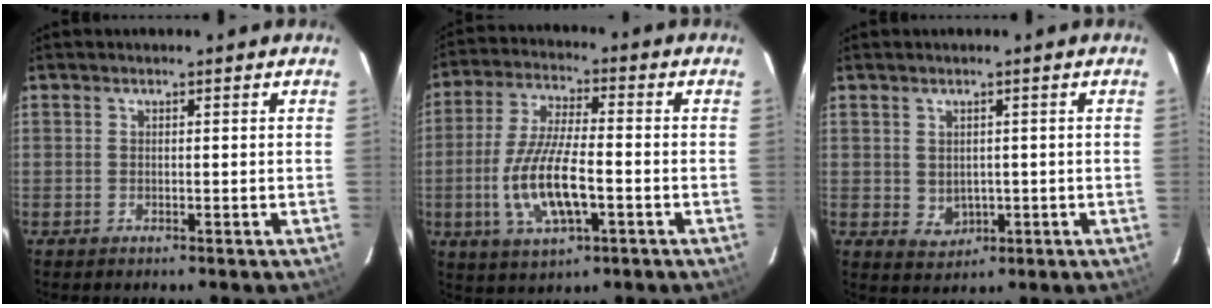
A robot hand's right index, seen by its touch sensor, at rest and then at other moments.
{"total": 12.9, "force": [-3.5, 4.2, 11.7], "torque": [-0.243, -0.009, -0.063]}
{"total": 3.2, "force": [0.1, 2.9, 1.5], "torque": [-0.026, 0.001, 0.015]}